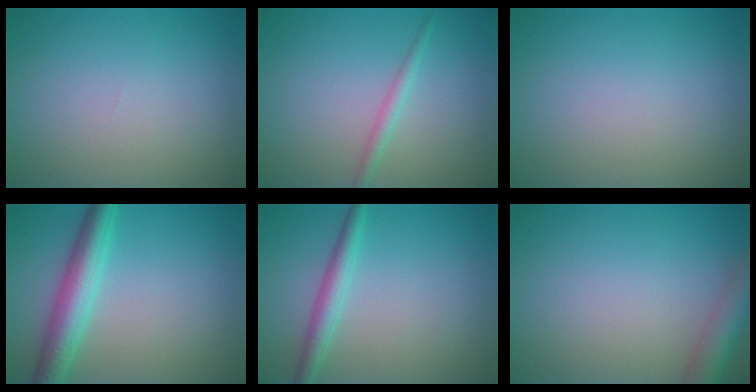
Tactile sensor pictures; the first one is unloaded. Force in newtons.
{"total": 1.3, "press": 1.3, "slide": 0.0}
{"total": 0.0}
{"total": 5.0, "press": 5.0, "slide": 0.1}
{"total": 2.5, "press": 2.5, "slide": 0.1}
{"total": 4.0, "press": 4.0, "slide": 0.3}